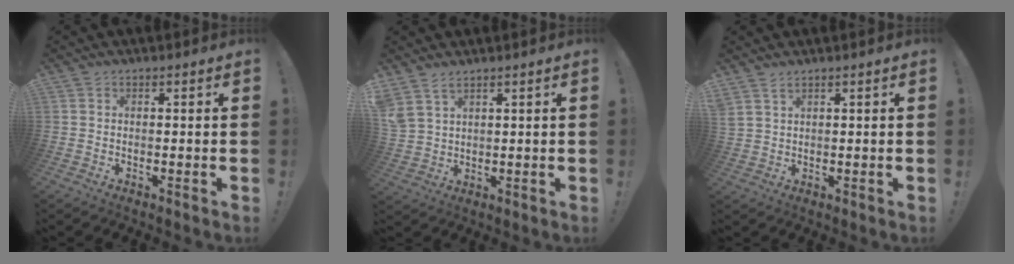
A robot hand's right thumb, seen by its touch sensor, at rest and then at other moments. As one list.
[{"total": 4.6, "force": [3.6, 1.6, 2.4], "torque": [-0.051, -0.016, 0.070]}, {"total": 2.5, "force": [1.9, 0.4, 1.5], "torque": [-0.036, -0.007, 0.038]}]